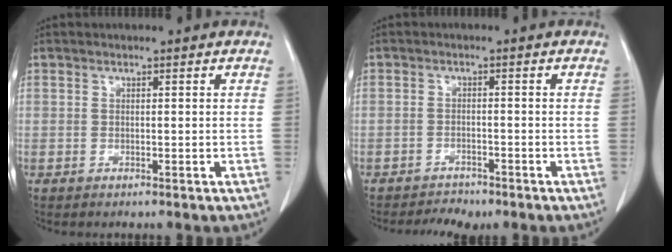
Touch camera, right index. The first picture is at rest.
{"total": 3.4, "force": [-2.9, 1.4, 0.8], "torque": [-0.012, 0.001, -0.045]}